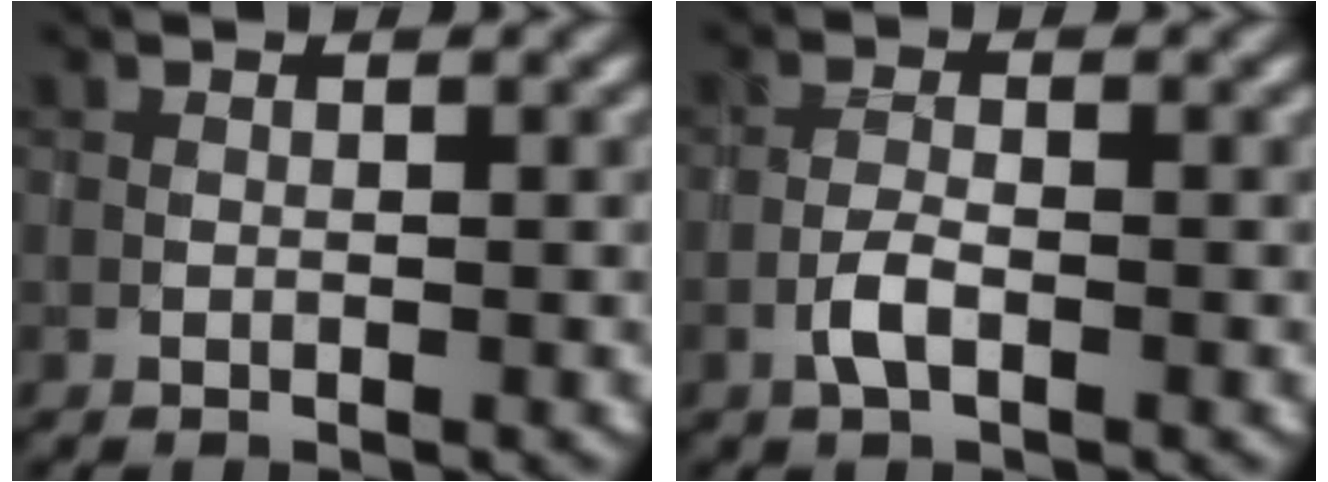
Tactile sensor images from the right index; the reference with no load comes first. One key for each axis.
{"total": 2.0, "fx": -1.0, "fy": 0.7, "fz": 1.6, "tx": -0.034, "ty": 0.002, "tz": -0.023}